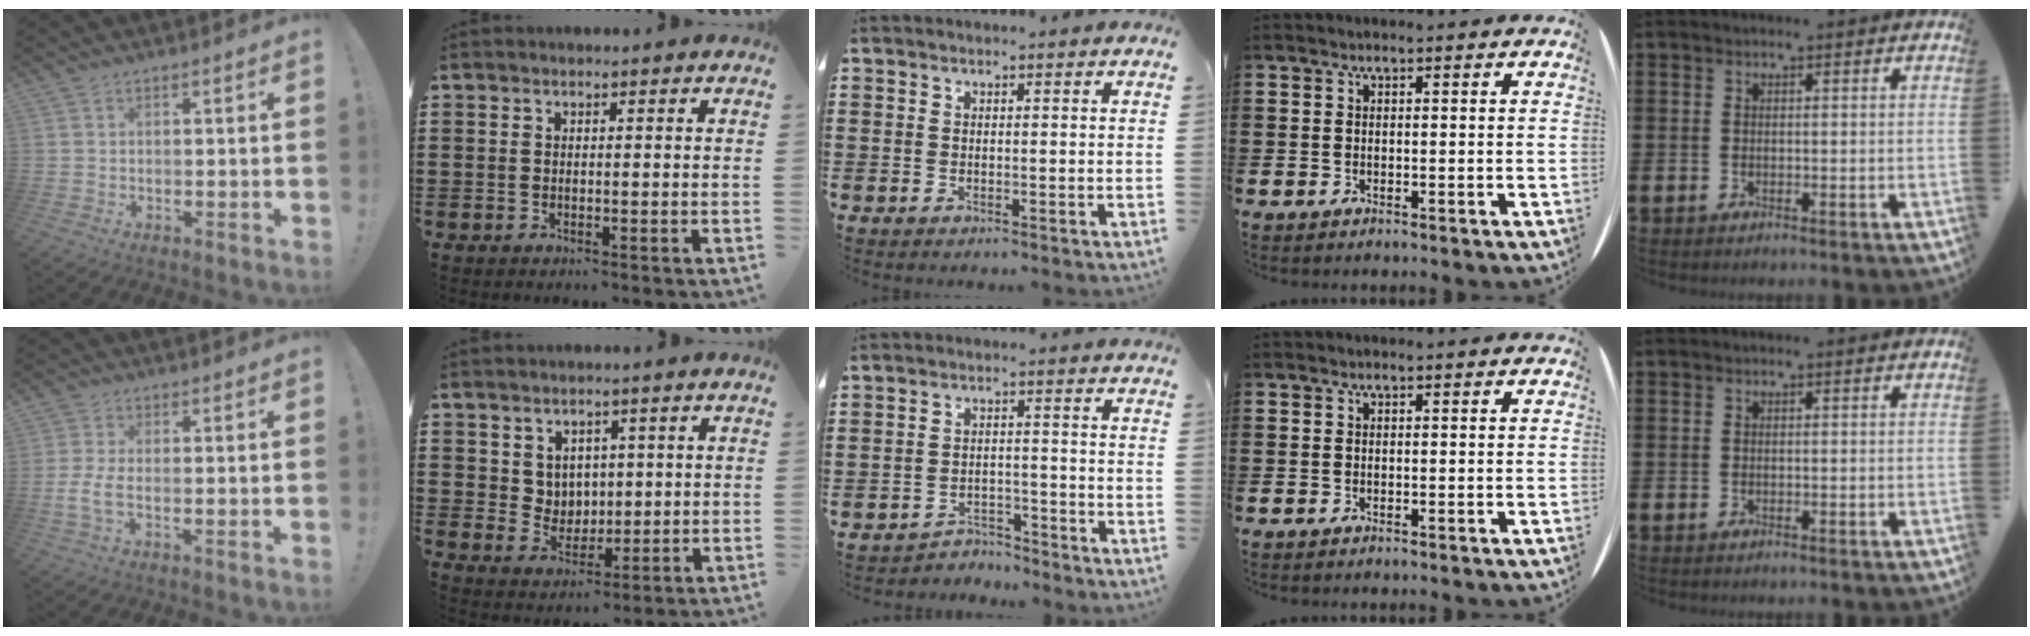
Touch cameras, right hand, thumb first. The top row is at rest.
{"thumb": {"total": 4.7, "force": [-1.0, 2.0, 4.2], "torque": [-0.090, -0.004, -0.016]}, "index": {"total": 4.4, "force": [2.5, 3.6, 0.5], "torque": [-0.022, 0.001, 0.045]}, "middle": {"total": 3.2, "force": [-3.1, 0.4, 0.0], "torque": [-0.008, 0.000, -0.068]}}